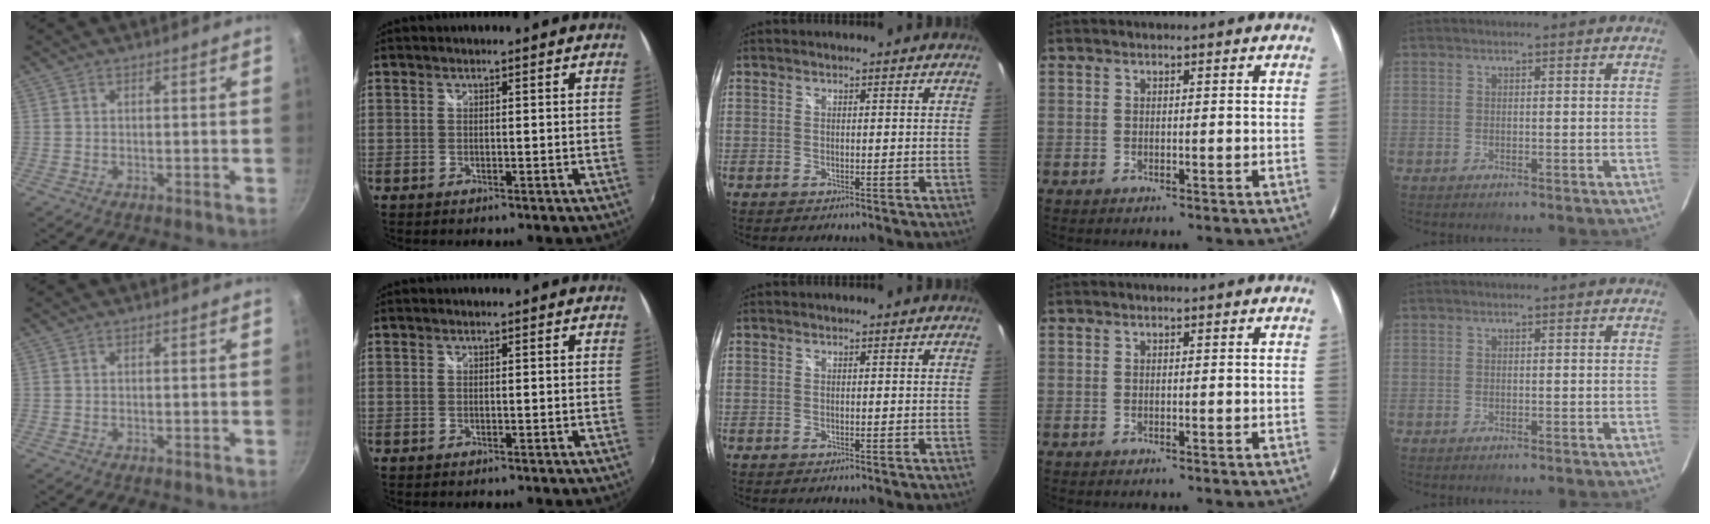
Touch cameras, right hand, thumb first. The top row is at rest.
{}